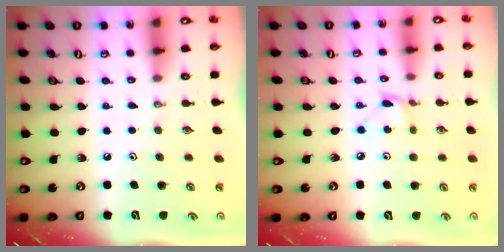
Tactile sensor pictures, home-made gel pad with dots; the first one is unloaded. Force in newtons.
{"total": 2.9, "press": 2.9, "slide": 0.3}